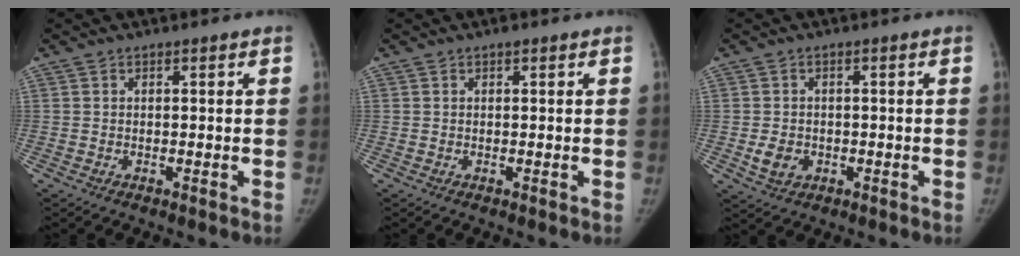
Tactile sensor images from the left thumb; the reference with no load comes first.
{"total": 0.5, "force": [0.3, 0.2, 0.4], "torque": [-0.004, 0.000, 0.003]}
{"total": 3.9, "force": [-1.1, 3.2, 1.9], "torque": [-0.025, 0.002, -0.013]}